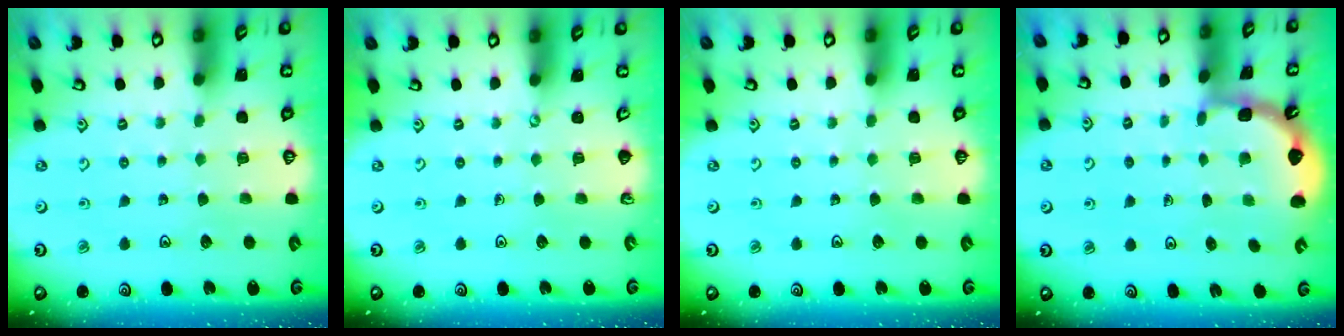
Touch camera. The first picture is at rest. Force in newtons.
{"total": 0.0}
{"total": 0.0}
{"total": 1.9, "press": 1.9, "slide": 0.2}